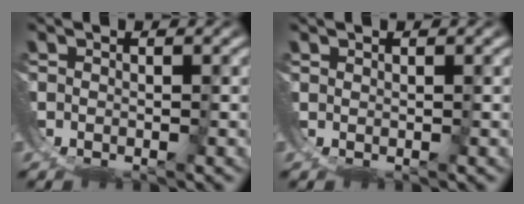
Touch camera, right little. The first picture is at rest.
{"total": 0.6, "force": [0.5, -0.3, -0.2], "torque": [0.004, 0.003, 0.008]}